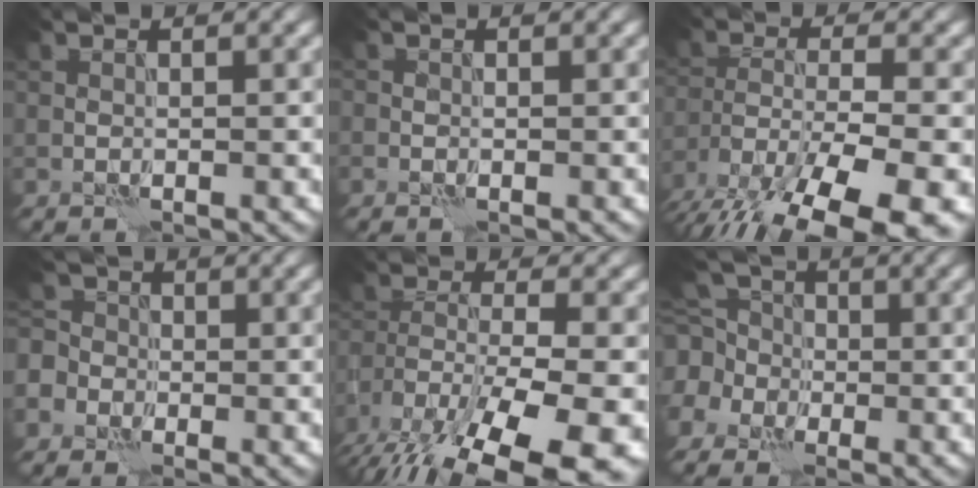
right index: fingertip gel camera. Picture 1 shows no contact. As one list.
[{"total": 0.6, "force": [-0.2, 0.5, 0.1], "torque": [0.001, -0.002, -0.004]}, {"total": 13.5, "force": [-9.4, 4.8, 8.4], "torque": [-0.163, -0.036, -0.146]}, {"total": 5.7, "force": [-2.8, 4.7, 1.6], "torque": [-0.032, 0.004, -0.069]}, {"total": 14.2, "force": [-9.3, 5.4, 9.2], "torque": [-0.189, -0.037, -0.138]}, {"total": 6.9, "force": [-0.8, 6.2, 3.0], "torque": [-0.070, 0.018, -0.054]}]